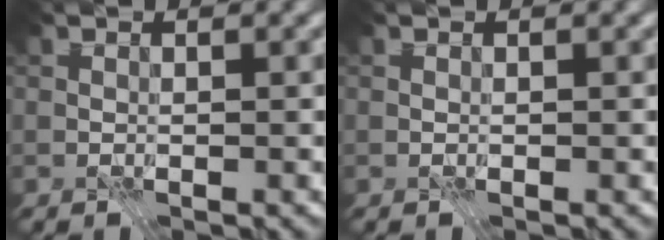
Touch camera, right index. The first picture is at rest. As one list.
[{"total": 0.0}]